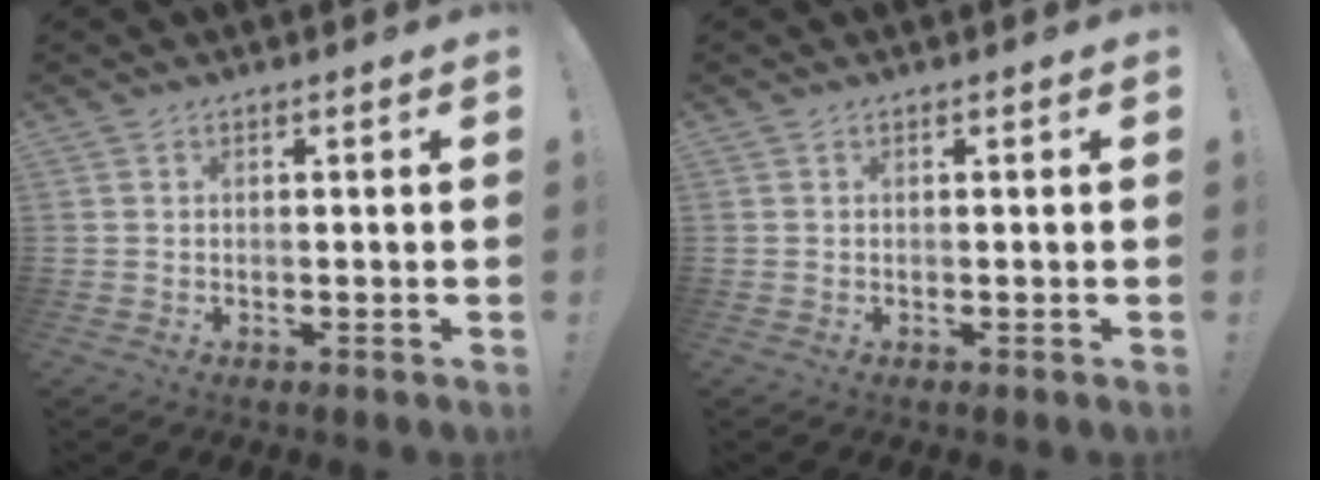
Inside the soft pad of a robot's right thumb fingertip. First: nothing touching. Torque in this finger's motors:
{"motor_torque": [-0.01, 0.00, -0.01, 0.00, 0.02]}